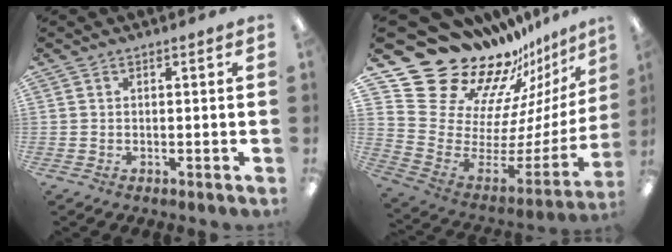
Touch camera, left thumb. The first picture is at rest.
{"total": 21.4, "force": [17.5, 10.4, 6.5], "torque": [-0.076, -0.181, 0.352]}